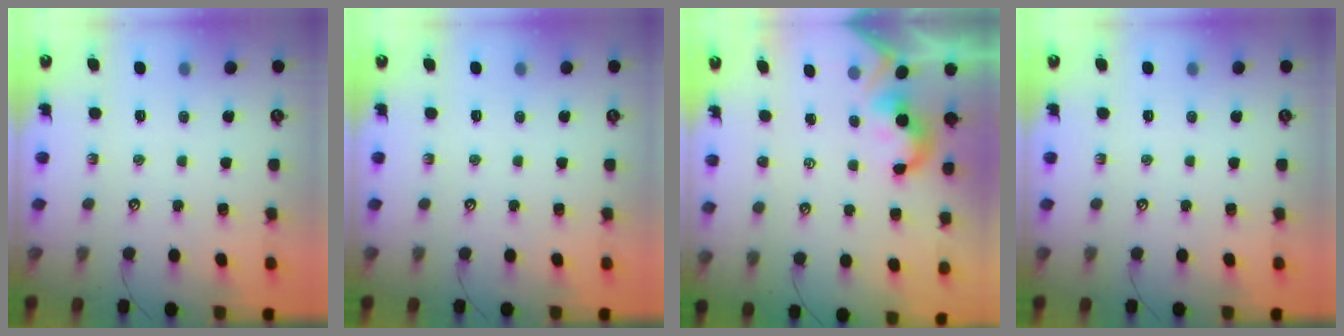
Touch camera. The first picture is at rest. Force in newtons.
{"total": 0.0}
{"total": 1.9, "press": 1.9, "slide": 0.5}
{"total": 0.0}